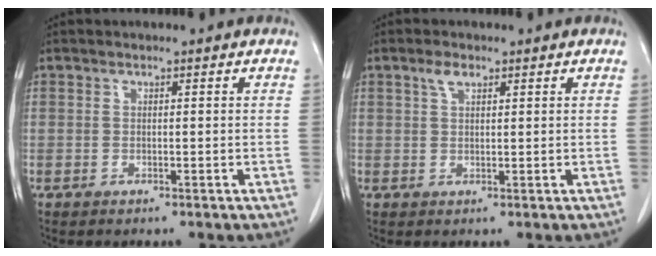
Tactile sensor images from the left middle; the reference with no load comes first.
{"total": 2.1, "force": [1.3, 0.9, 1.4], "torque": [-0.032, 0.006, 0.027]}